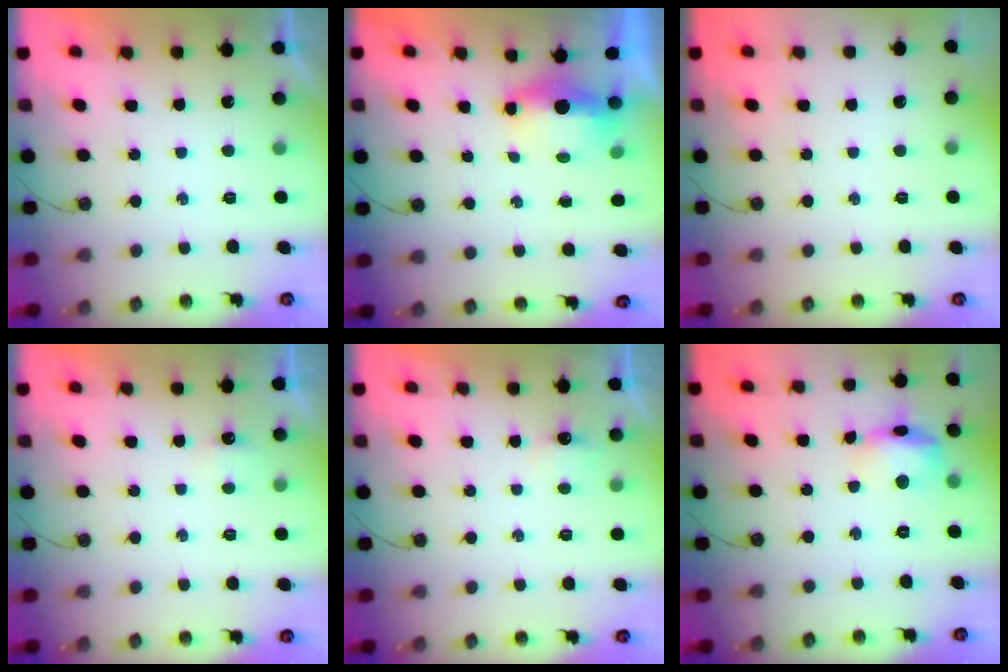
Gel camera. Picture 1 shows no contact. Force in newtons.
{"total": 9.6, "press": 6.1, "slide": 7.4}
{"total": 0.0}
{"total": 2.8, "press": 2.8, "slide": 0.4}
{"total": 2.7, "press": 2.6, "slide": 0.4}
{"total": 16.5, "press": 11.0, "slide": 12.2}